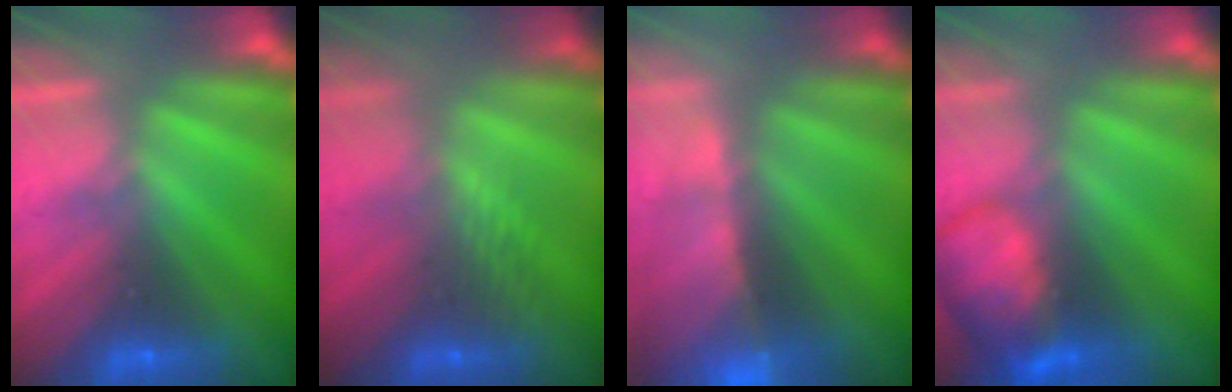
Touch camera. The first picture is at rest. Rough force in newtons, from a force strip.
{"total": 2.4}
{"total": 9.3}
{"total": 5.6}